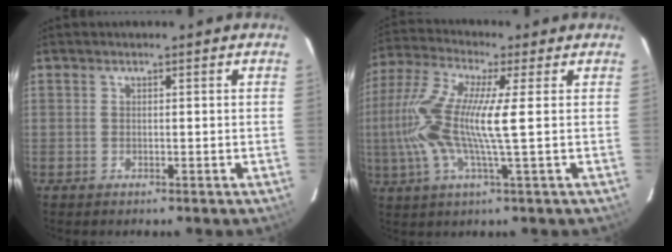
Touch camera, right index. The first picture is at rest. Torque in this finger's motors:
{"motor_torque": [0.44, 0.05, 0.43, 0.21]}